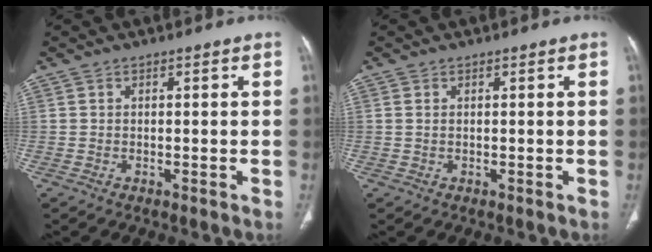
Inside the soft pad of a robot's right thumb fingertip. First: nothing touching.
{"total": 0.6, "force": [0.2, 0.3, 0.4], "torque": [-0.013, 0.007, 0.006]}